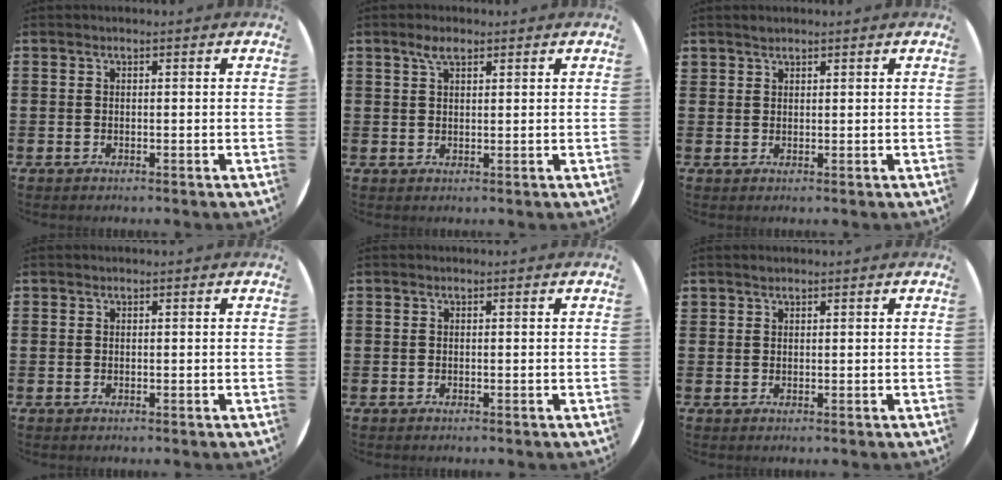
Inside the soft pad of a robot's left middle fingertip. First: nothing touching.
{"total": 2.6, "force": [1.8, 0.9, 1.7], "torque": [-0.029, 0.004, 0.029]}
{"total": 1.1, "force": [1.0, 0.4, -0.1], "torque": [0.008, -0.001, 0.018]}
{"total": 0.0}
{"total": 0.0}
{"total": 0.7, "force": [0.7, 0.3, -0.1], "torque": [0.008, -0.001, 0.011]}